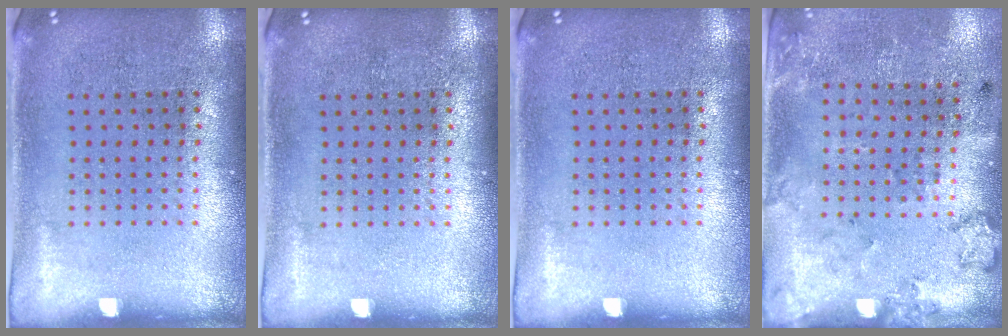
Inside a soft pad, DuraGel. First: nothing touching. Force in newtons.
{"total": 0.0}
{"total": 0.0}
{"total": 2.0, "press": 1.3, "slide": 1.5}